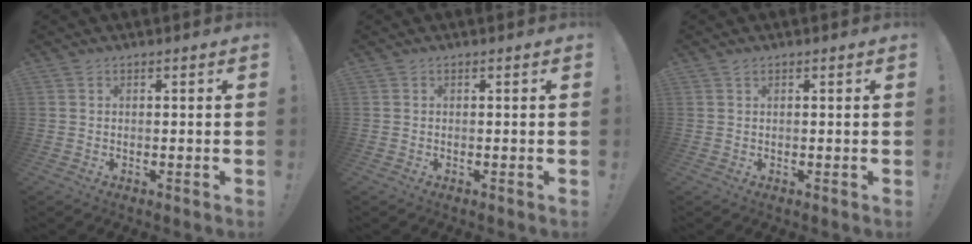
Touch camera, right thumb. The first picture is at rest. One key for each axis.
{"total": 0.0}
{"total": 0.9, "fx": 0.7, "fy": 0.2, "fz": 0.4, "tx": -0.001, "ty": -0.002, "tz": 0.012}